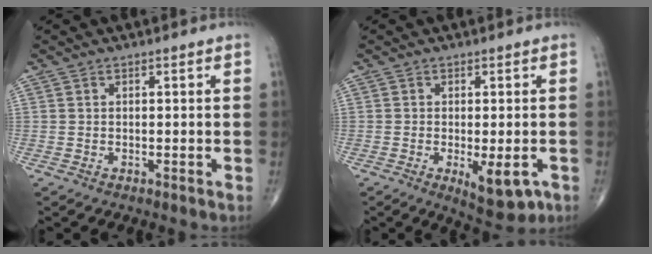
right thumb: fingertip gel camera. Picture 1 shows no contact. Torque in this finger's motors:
{"motor_torque": [0.63, 0.75, -0.16, -0.02, 0.14]}